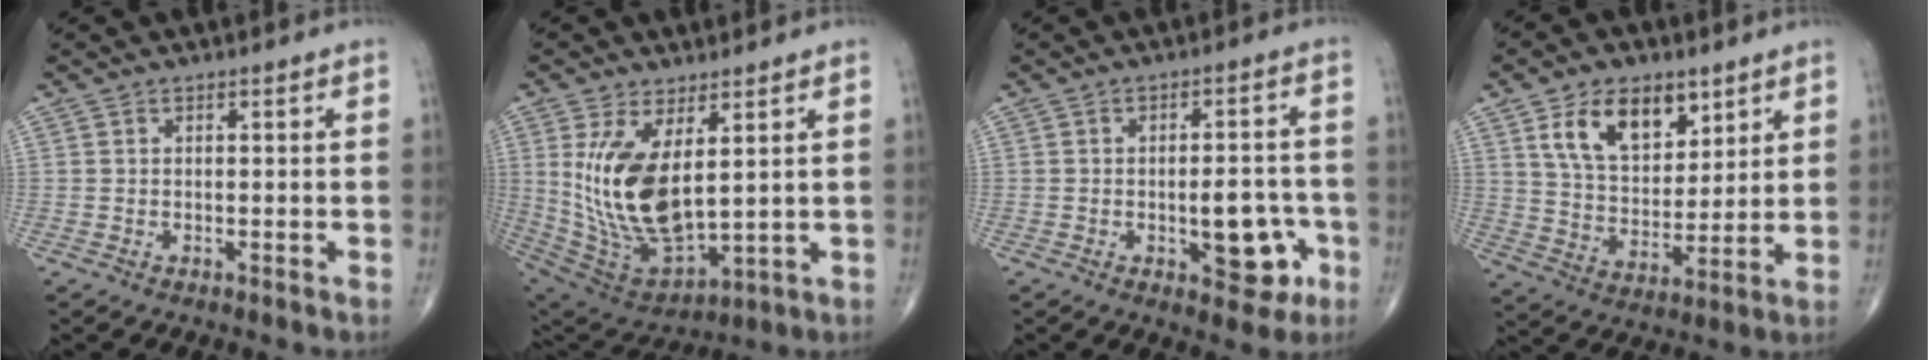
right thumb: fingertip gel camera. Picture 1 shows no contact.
{"total": 17.1, "force": [3.5, 8.3, 14.6], "torque": [-0.283, -0.028, 0.092]}
{"total": 9.6, "force": [-3.0, 4.6, 7.9], "torque": [-0.077, 0.021, -0.031]}
{"total": 13.7, "force": [7.0, 8.1, 8.6], "torque": [-0.115, -0.036, 0.134]}